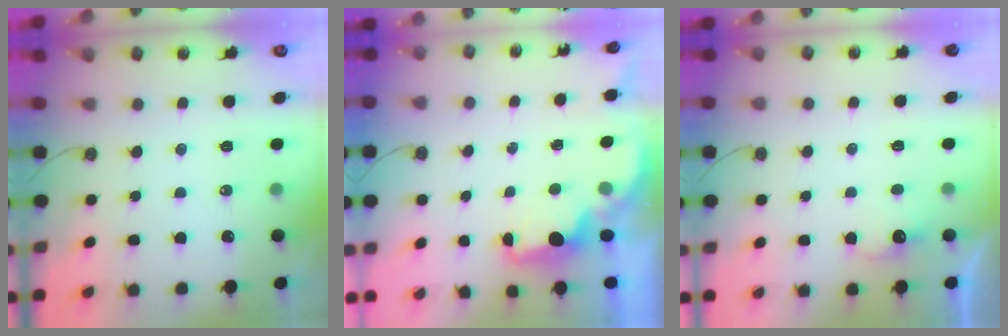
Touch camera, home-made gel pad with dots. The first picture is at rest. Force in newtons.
{"total": 2.2, "press": 2.1, "slide": 0.6}
{"total": 3.9, "press": 3.9, "slide": 0.8}